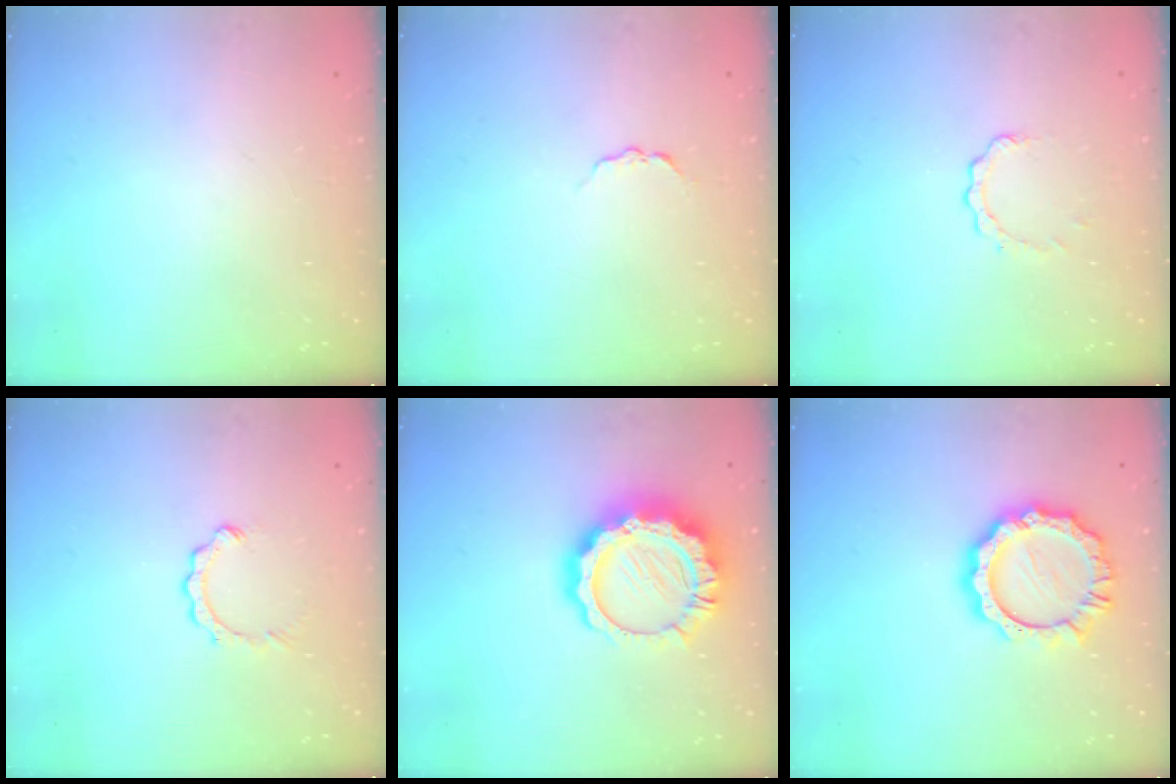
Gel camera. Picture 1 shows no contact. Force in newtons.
{"total": 3.1, "press": 3.1, "slide": 0.3}
{"total": 2.7, "press": 2.7, "slide": 0.3}
{"total": 2.5, "press": 2.4, "slide": 0.4}
{"total": 14.8, "press": 14.7, "slide": 1.2}
{"total": 11.4, "press": 11.4, "slide": 1.1}